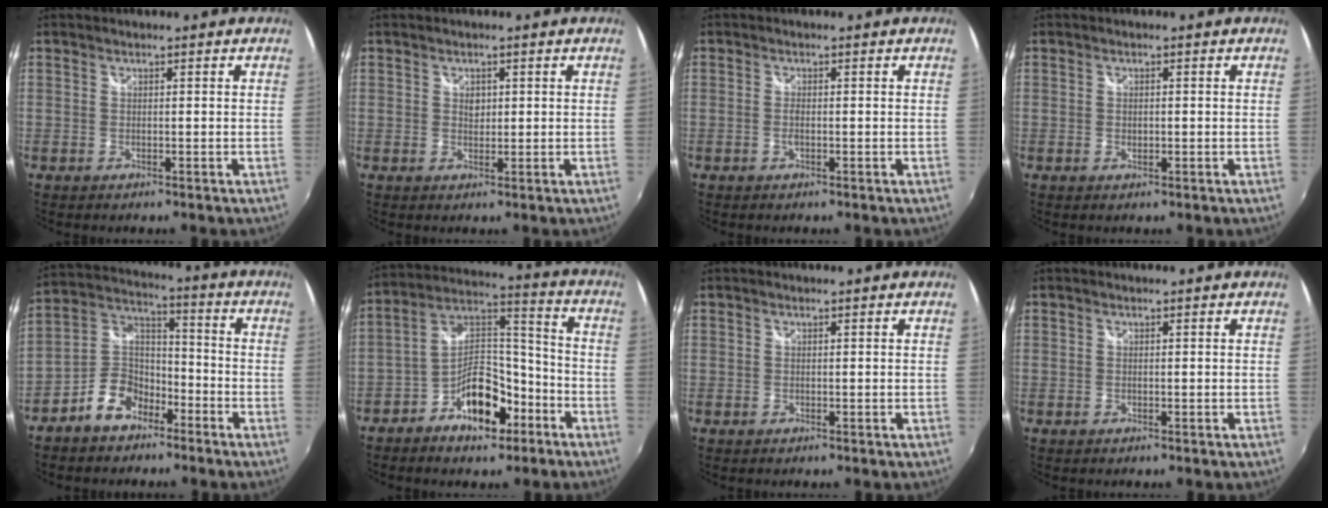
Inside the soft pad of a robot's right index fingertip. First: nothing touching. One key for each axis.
{"total": 1.6, "fx": 0.4, "fy": 1.3, "fz": 0.8, "tx": -0.009, "ty": 0.003, "tz": 0.007}
{"total": 1.3, "fx": -0.3, "fy": 0.3, "fz": 1.2, "tx": -0.025, "ty": -0.001, "tz": -0.007}
{"total": 1.0, "fx": -0.1, "fy": 0.8, "fz": 0.5, "tx": -0.010, "ty": -0.002, "tz": -0.002}
{"total": 9.6, "fx": -6.1, "fy": 6.0, "fz": 4.3, "tx": -0.096, "ty": 0.038, "tz": -0.111}
{"total": 12.4, "fx": -6.9, "fy": 6.1, "fz": 8.4, "tx": -0.147, "ty": 0.037, "tz": -0.107}
{"total": 0.0}
{"total": 0.0}